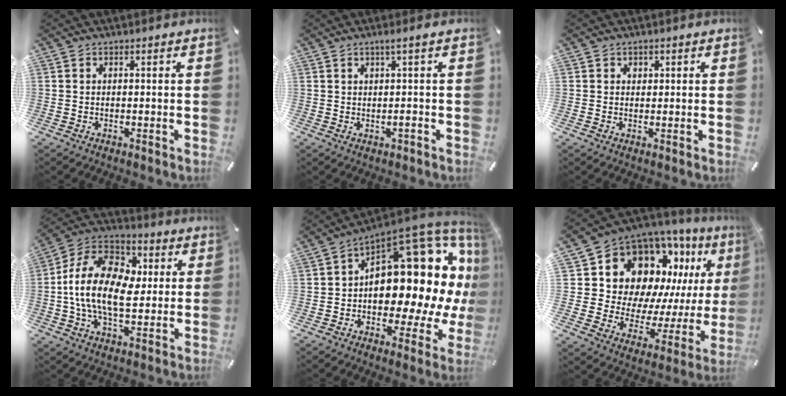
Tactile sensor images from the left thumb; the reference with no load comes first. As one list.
[{"total": 3.2, "force": [0.5, 0.3, 3.1], "torque": [-0.058, 0.001, 0.007]}, {"total": 1.3, "force": [0.5, 1.2, 0.2], "torque": [0.003, 0.000, 0.007]}, {"total": 17.9, "force": [-0.4, 11.9, 13.3], "torque": [-0.273, 0.005, -0.011]}, {"total": 23.2, "force": [4.9, 13.3, 18.4], "torque": [-0.226, -0.074, 0.090]}, {"total": 16.8, "force": [9.4, 11.8, 7.4], "torque": [-0.114, -0.093, 0.180]}]